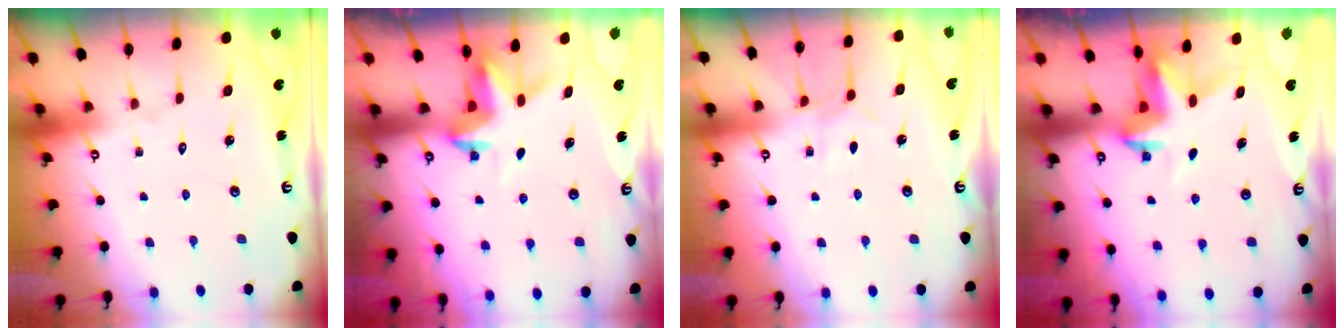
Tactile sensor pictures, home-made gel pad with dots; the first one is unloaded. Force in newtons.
{"total": 3.8, "press": 3.8, "slide": 0.3}
{"total": 4.6, "press": 4.5, "slide": 0.5}
{"total": 3.9, "press": 3.9, "slide": 0.3}